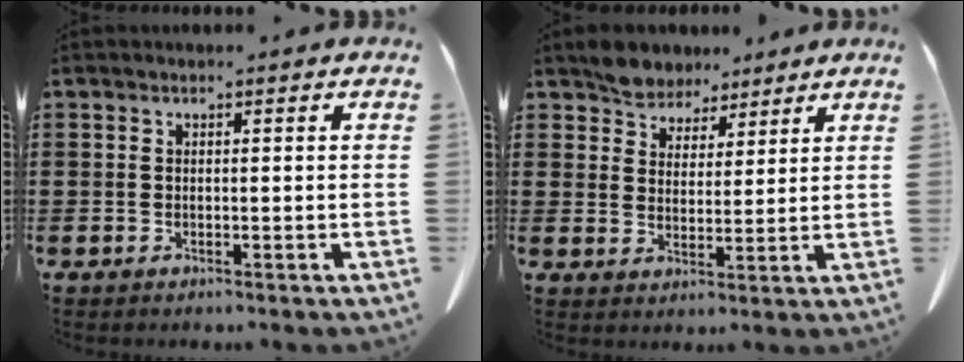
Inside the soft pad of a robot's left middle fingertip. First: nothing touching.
{"total": 5.2, "force": [4.6, 2.5, 0.3], "torque": [-0.029, -0.006, 0.089]}